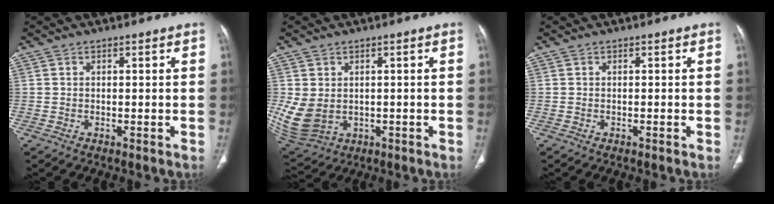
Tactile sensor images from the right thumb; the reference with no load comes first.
{"total": 8.3, "force": [0.2, 6.6, 5.0], "torque": [-0.108, -0.008, 0.028]}
{"total": 0.0}